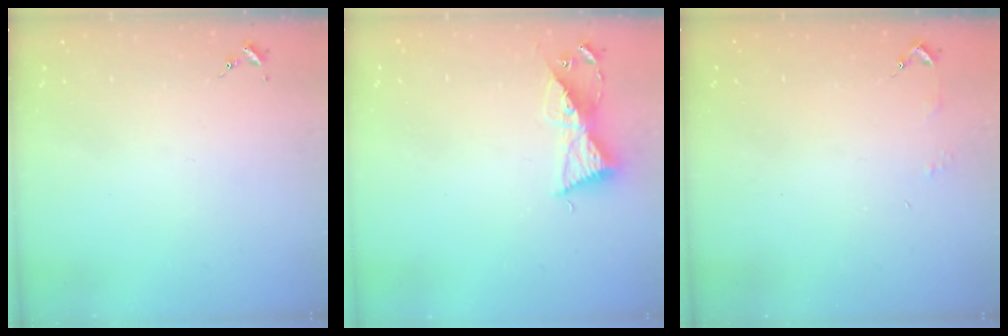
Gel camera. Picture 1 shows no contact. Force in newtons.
{"total": 8.8, "press": 8.7, "slide": 0.5}
{"total": 2.9, "press": 2.8, "slide": 0.3}